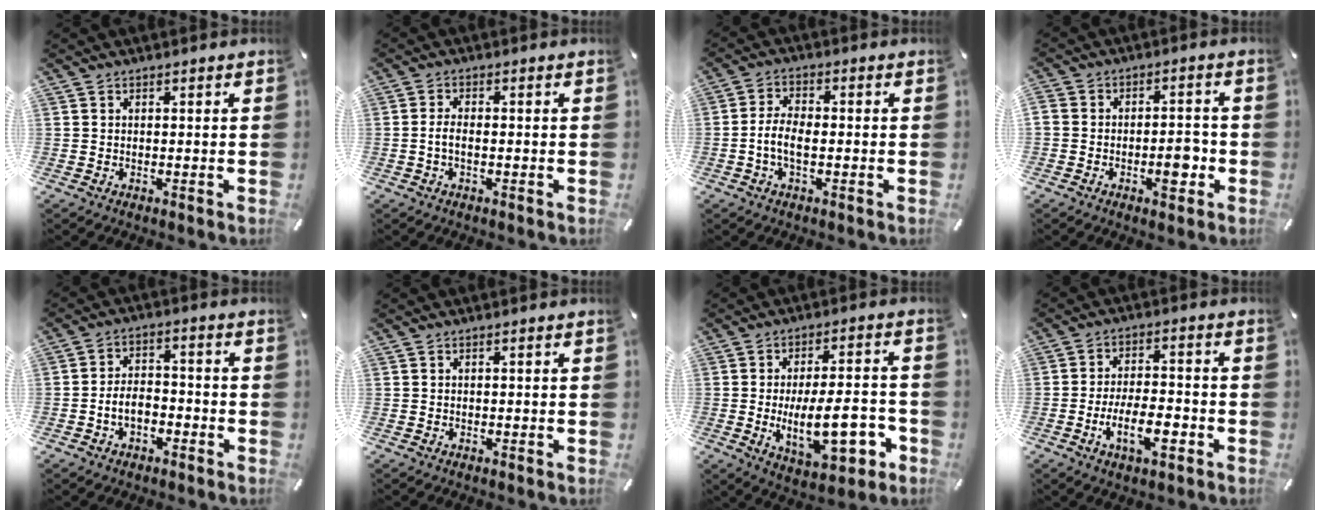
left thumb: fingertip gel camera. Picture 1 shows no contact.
{"total": 2.6, "force": [-0.6, 0.9, 2.3], "torque": [-0.048, 0.001, -0.013]}
{"total": 5.4, "force": [-1.4, 2.6, 4.5], "torque": [-0.097, 0.005, -0.028]}
{"total": 6.5, "force": [-2.5, 3.7, 4.7], "torque": [-0.062, 0.015, -0.041]}
{"total": 5.1, "force": [-2.5, 3.2, 3.1], "torque": [-0.058, 0.018, -0.048]}
{"total": 0.0}
{"total": 17.2, "force": [-3.6, 7.0, 15.3], "torque": [-0.237, -0.008, -0.051]}
{"total": 10.9, "force": [-4.3, 4.4, 8.9], "torque": [-0.170, 0.011, -0.076]}